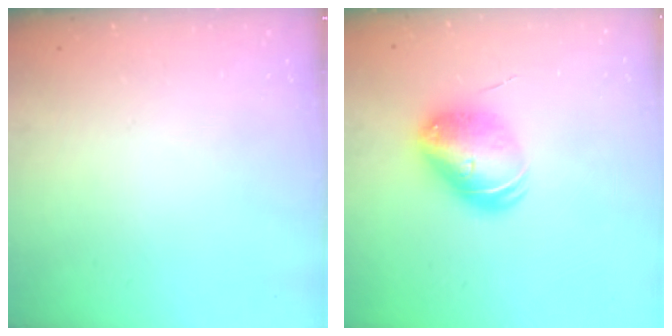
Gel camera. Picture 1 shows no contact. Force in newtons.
{"total": 9.3, "press": 9.1, "slide": 1.8}